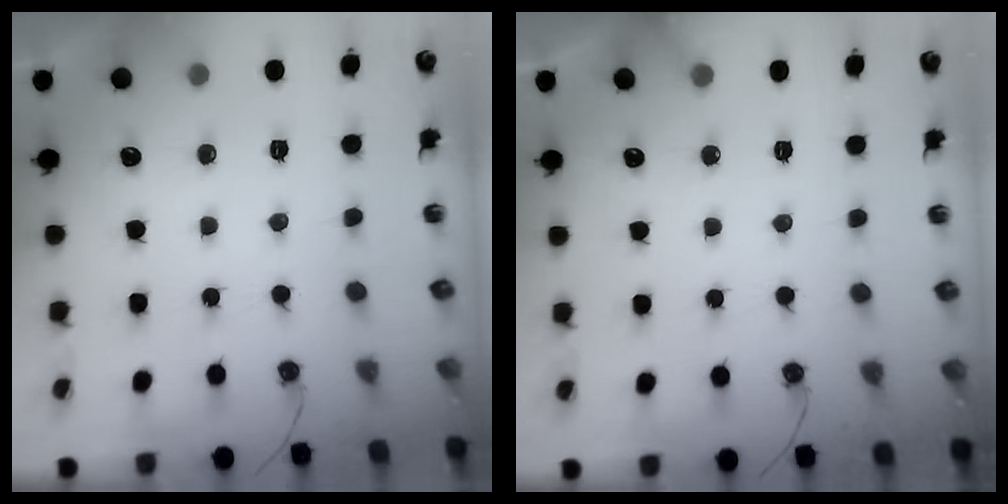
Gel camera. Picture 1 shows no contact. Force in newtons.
{"total": 2.7, "press": 2.7, "slide": 0.2}